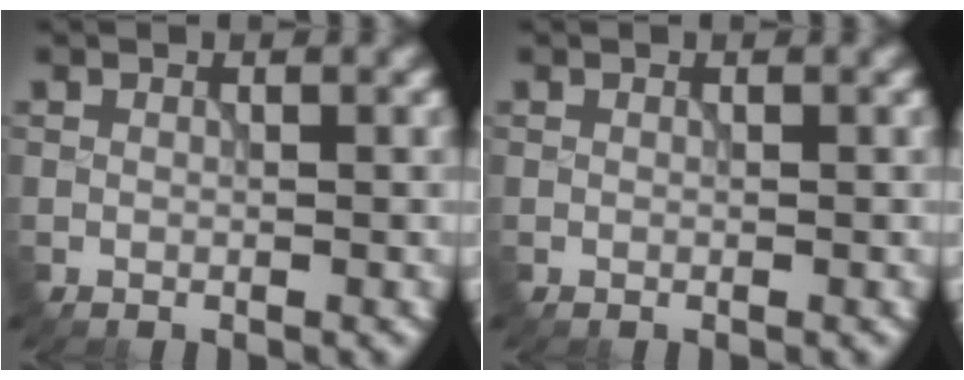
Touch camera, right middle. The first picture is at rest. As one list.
[{"total": 0.0}]